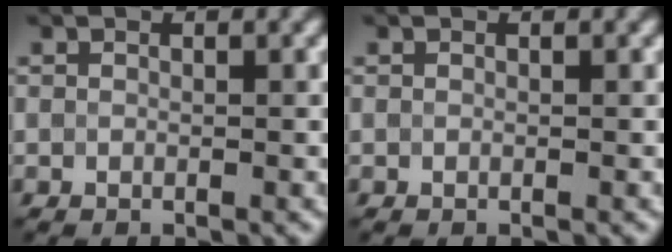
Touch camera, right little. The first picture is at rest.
{"total": 0.0}